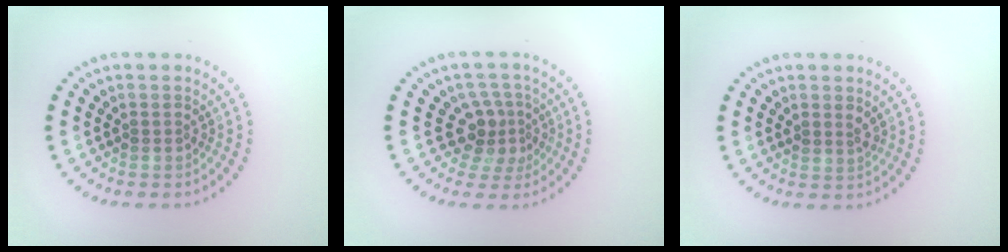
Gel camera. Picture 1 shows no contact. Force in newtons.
{"total": 3.0, "press": 2.3, "slide": 2.0}
{"total": 0.9, "press": 0.8, "slide": 0.5}